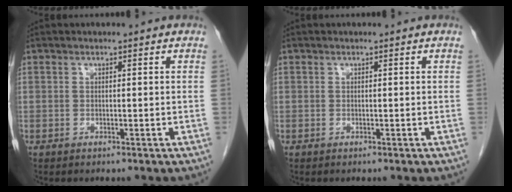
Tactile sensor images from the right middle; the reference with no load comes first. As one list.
[{"total": 0.0}]